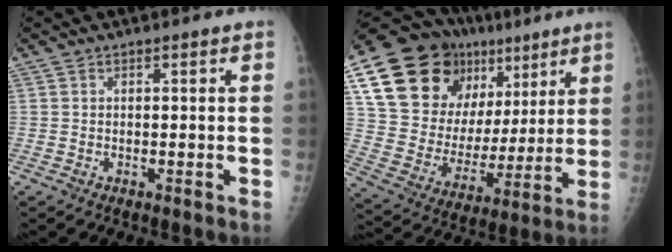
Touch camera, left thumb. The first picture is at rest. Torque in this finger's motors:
{"motor_torque": [2.69, 2.32, 1.89, -0.88, 0.33]}